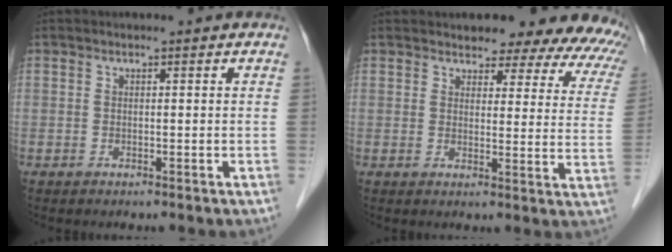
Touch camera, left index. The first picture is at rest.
{"total": 17.9, "force": [15.7, 5.7, 6.3], "torque": [-0.050, -0.036, 0.154]}